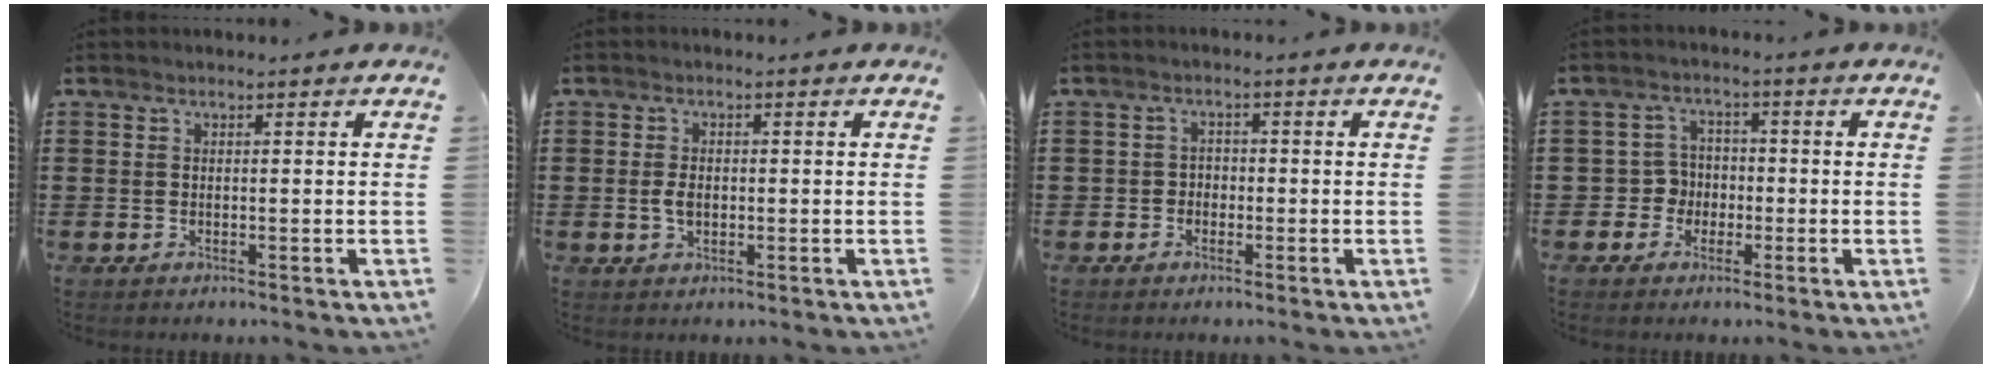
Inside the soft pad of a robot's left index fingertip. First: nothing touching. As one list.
[{"total": 2.6, "force": [-0.1, 1.5, 2.1], "torque": [-0.049, 0.001, -0.005]}, {"total": 1.7, "force": [-1.0, 1.3, 0.3], "torque": [-0.012, 0.004, -0.024]}, {"total": 3.9, "force": [-1.4, 3.5, 1.0], "torque": [-0.032, 0.008, -0.032]}]